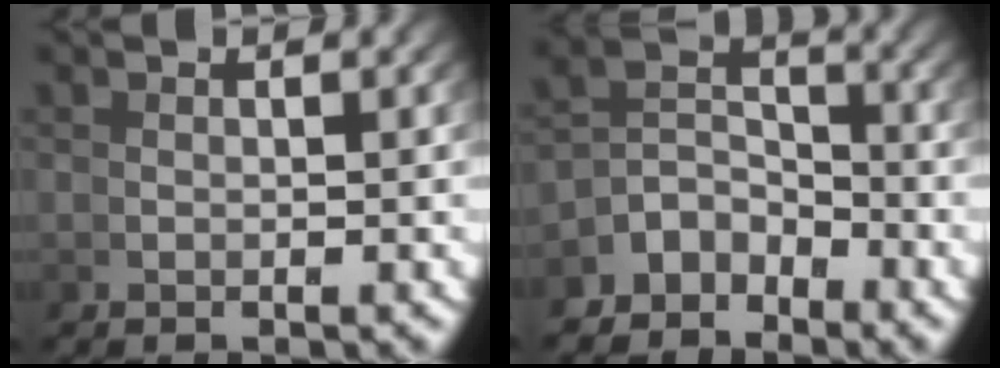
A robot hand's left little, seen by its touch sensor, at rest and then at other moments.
{"total": 5.0, "force": [-1.7, 3.9, 2.5], "torque": [-0.042, -0.015, -0.031]}